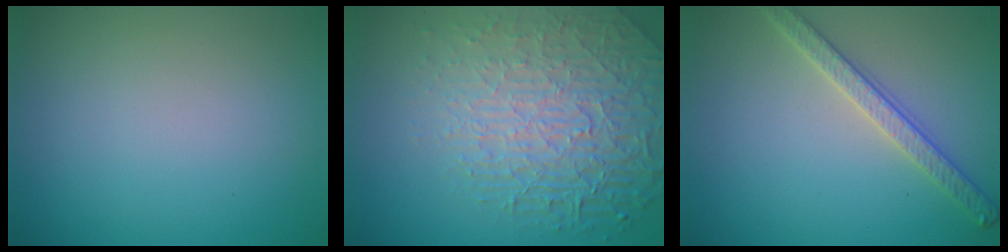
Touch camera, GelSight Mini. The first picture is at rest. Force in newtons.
{"total": 8.4, "press": 5.7, "slide": 6.2}
{"total": 3.0, "press": 2.9, "slide": 0.7}